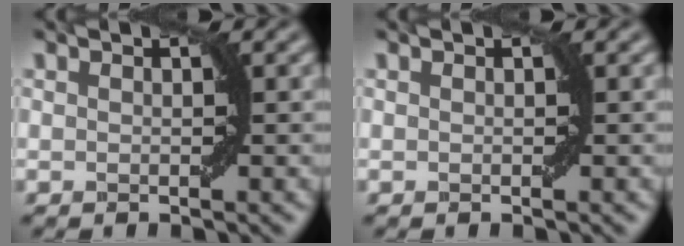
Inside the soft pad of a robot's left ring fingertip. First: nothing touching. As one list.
[{"total": 0.0}]